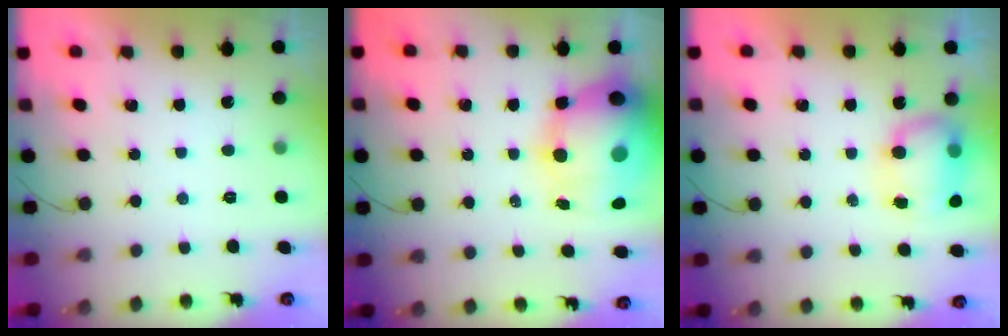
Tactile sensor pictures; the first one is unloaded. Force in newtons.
{"total": 22.6, "press": 22.0, "slide": 5.0}
{"total": 8.3, "press": 8.3, "slide": 0.9}